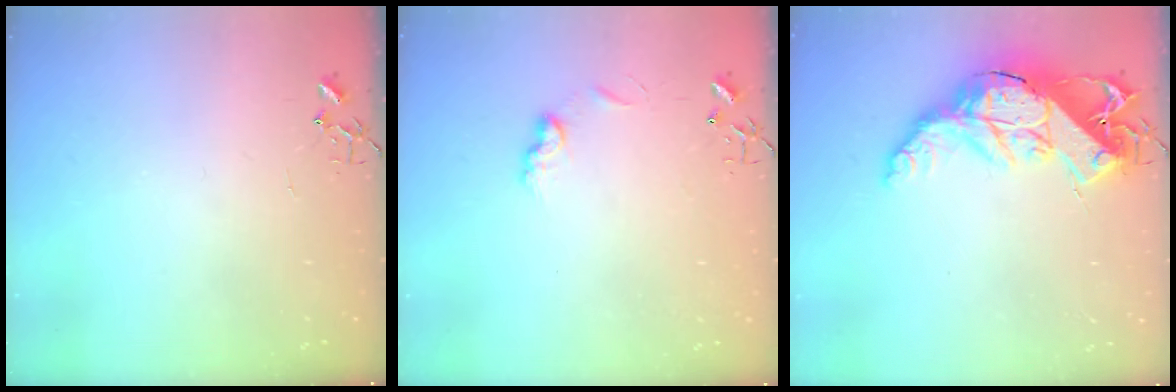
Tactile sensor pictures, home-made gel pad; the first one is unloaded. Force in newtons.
{"total": 7.6, "press": 7.6, "slide": 0.7}
{"total": 19.6, "press": 19.6, "slide": 1.2}